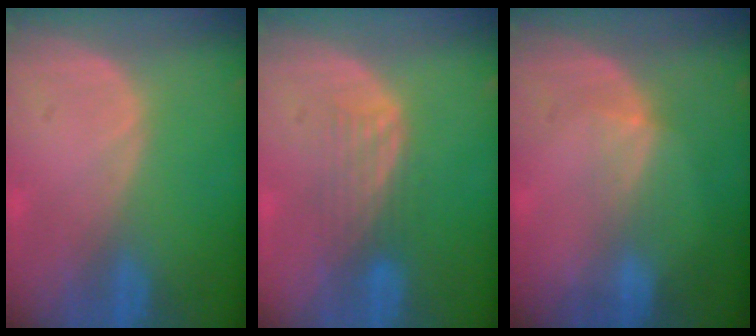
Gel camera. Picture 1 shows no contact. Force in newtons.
{"total": 4.3, "press": 3.6, "slide": 2.3}
{"total": 2.4, "press": 2.1, "slide": 1.2}